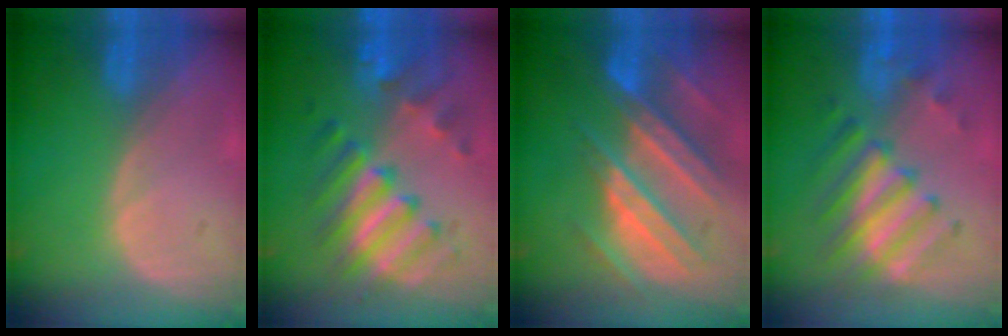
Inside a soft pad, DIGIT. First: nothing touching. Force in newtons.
{"total": 8.7, "press": 8.7, "slide": 0.4}
{"total": 10.8, "press": 9.6, "slide": 4.9}
{"total": 8.0, "press": 7.7, "slide": 2.2}